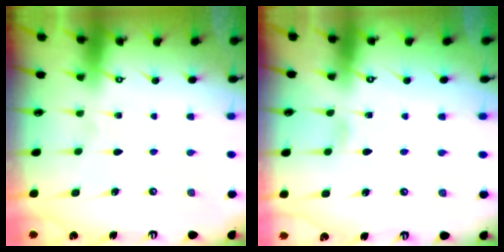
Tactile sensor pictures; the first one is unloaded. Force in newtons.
{"total": 2.5, "press": 2.5, "slide": 0.2}